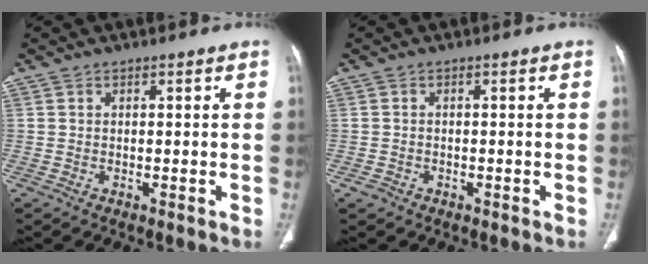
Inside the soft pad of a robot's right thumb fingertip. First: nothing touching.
{"total": 1.3, "force": [-0.7, 1.0, 0.3], "torque": [-0.007, 0.005, -0.012]}